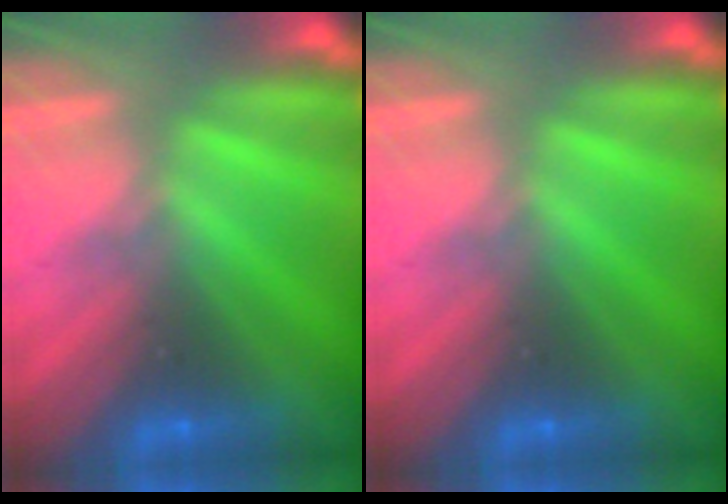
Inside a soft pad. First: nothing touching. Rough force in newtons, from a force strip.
{"total": 0.0}